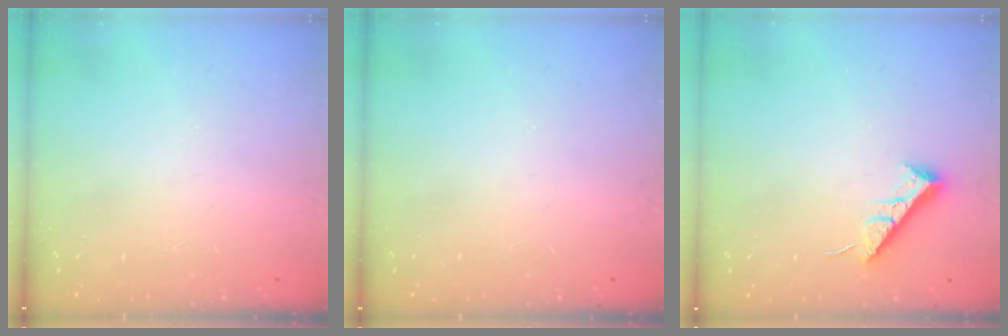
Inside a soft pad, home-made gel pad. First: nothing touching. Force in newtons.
{"total": 0.0}
{"total": 7.3, "press": 7.3, "slide": 0.6}